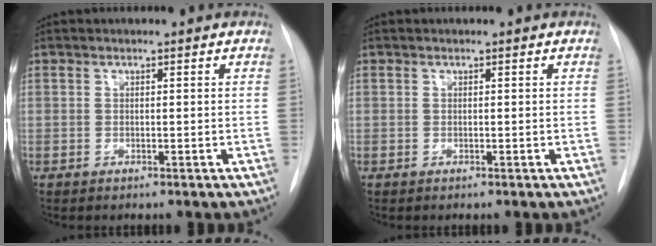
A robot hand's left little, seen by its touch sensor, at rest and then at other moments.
{"total": 0.0}